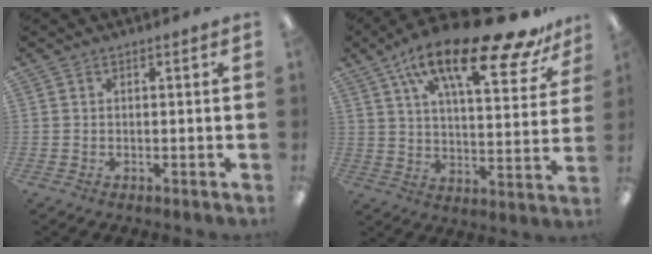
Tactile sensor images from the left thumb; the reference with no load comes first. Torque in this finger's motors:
{"motor_torque": [0.72, 0.78, 1.52, -1.27, 0.41]}